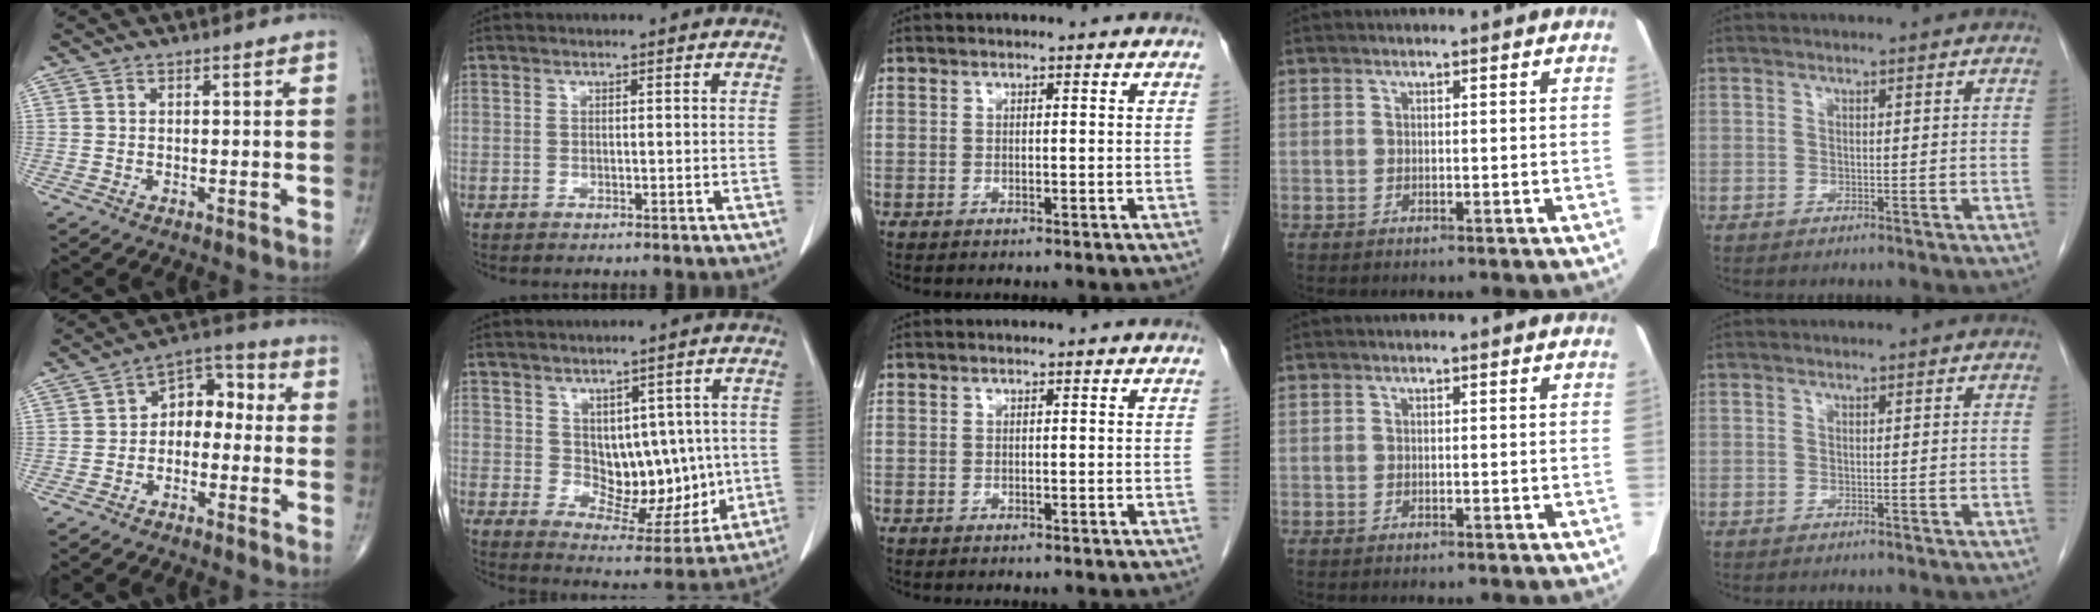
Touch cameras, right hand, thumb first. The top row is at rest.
{"thumb": {"total": 7.7, "force": [-1.0, 5.4, 5.4], "torque": [-0.049, 0.043, -0.035]}, "index": {"total": 10.0, "force": [0.8, 6.3, 7.8], "torque": [-0.088, 0.009, 0.036]}}